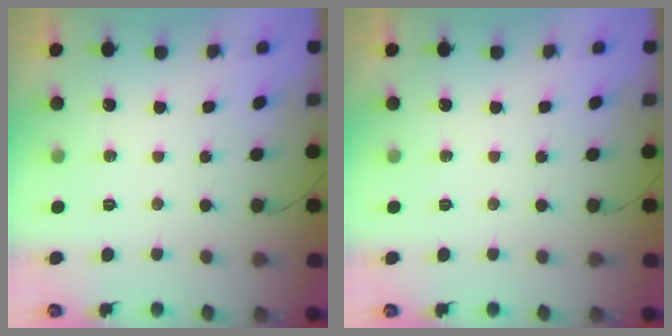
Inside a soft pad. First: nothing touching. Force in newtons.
{"total": 0.0}